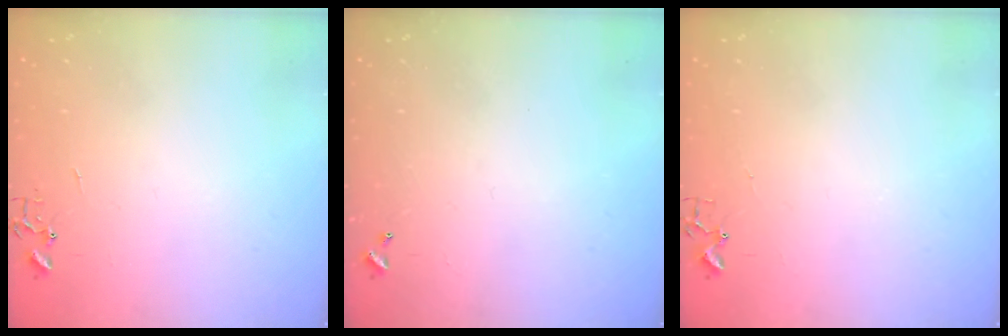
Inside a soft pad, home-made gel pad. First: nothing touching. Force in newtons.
{"total": 0.0}
{"total": 2.4, "press": 2.4, "slide": 0.3}